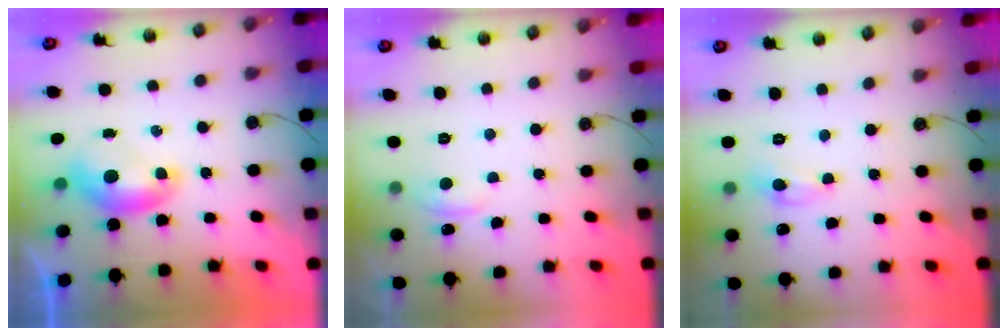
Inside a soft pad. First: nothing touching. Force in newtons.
{"total": 1.0, "press": 0.7, "slide": 0.8}
{"total": 0.9, "press": 0.8, "slide": 0.2}